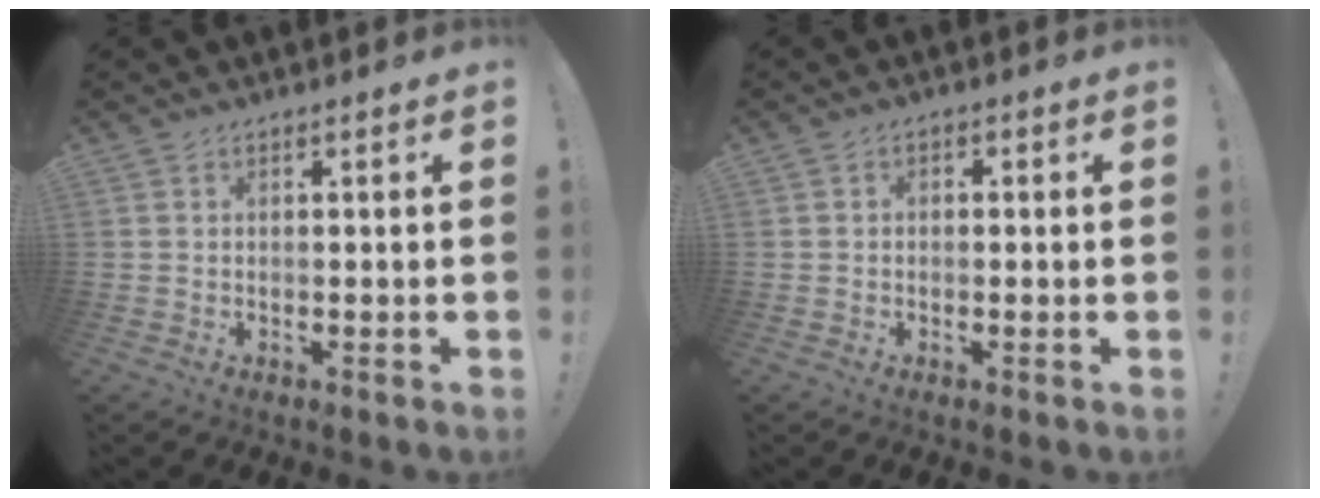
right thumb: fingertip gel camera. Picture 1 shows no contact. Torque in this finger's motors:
{"motor_torque": [-0.44, -0.14, -0.25, 0.10, 0.08]}